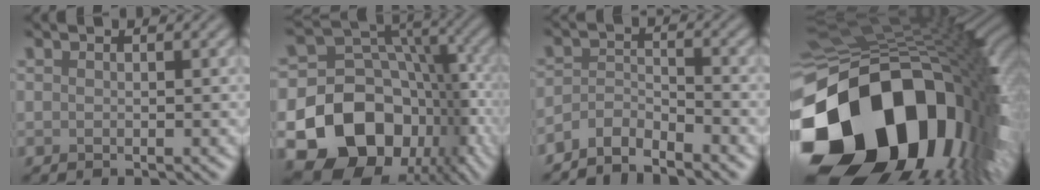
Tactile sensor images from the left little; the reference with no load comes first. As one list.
[{"total": 18.1, "force": [-6.9, 14.0, 9.2], "torque": [-0.160, -0.014, -0.115]}, {"total": 2.9, "force": [-2.7, 0.4, 0.8], "torque": [-0.016, 0.004, -0.062]}, {"total": 19.6, "force": [-7.2, 12.9, 12.8], "torque": [-0.266, -0.042, -0.115]}]